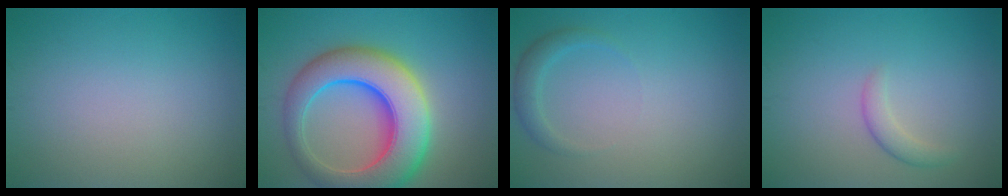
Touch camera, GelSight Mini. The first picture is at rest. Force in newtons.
{"total": 11.0, "press": 11.0, "slide": 0.3}
{"total": 1.7, "press": 1.7, "slide": 0.1}
{"total": 1.6, "press": 1.6, "slide": 0.0}